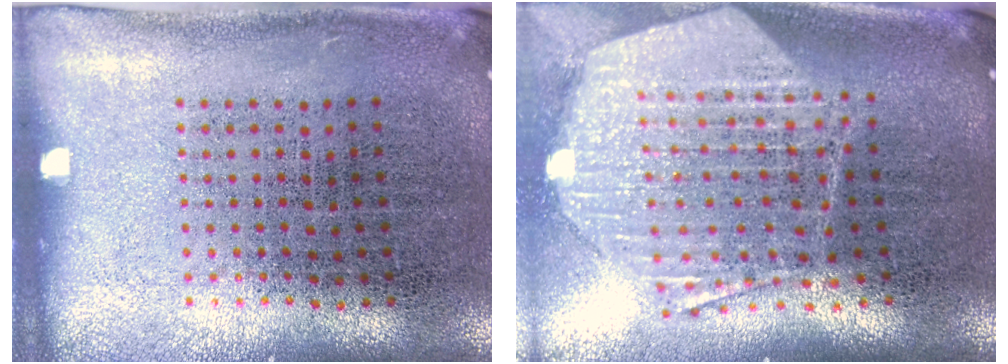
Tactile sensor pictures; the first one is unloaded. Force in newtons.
{"total": 2.3, "press": 1.9, "slide": 1.3}